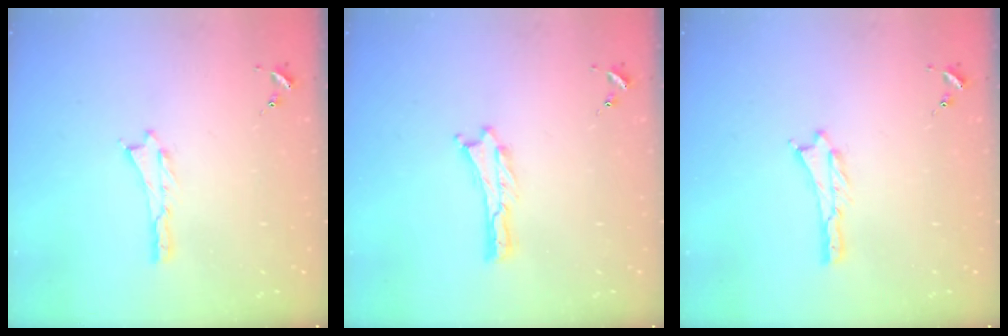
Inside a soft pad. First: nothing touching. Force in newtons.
{"total": 0.0}
{"total": 0.5, "press": 0.5, "slide": 0.2}